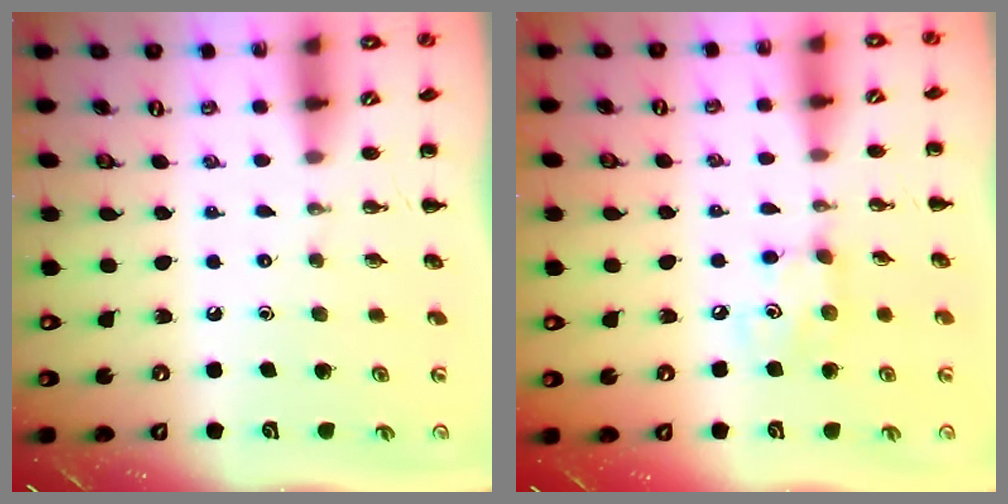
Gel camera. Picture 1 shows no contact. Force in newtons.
{"total": 4.3, "press": 4.2, "slide": 0.7}